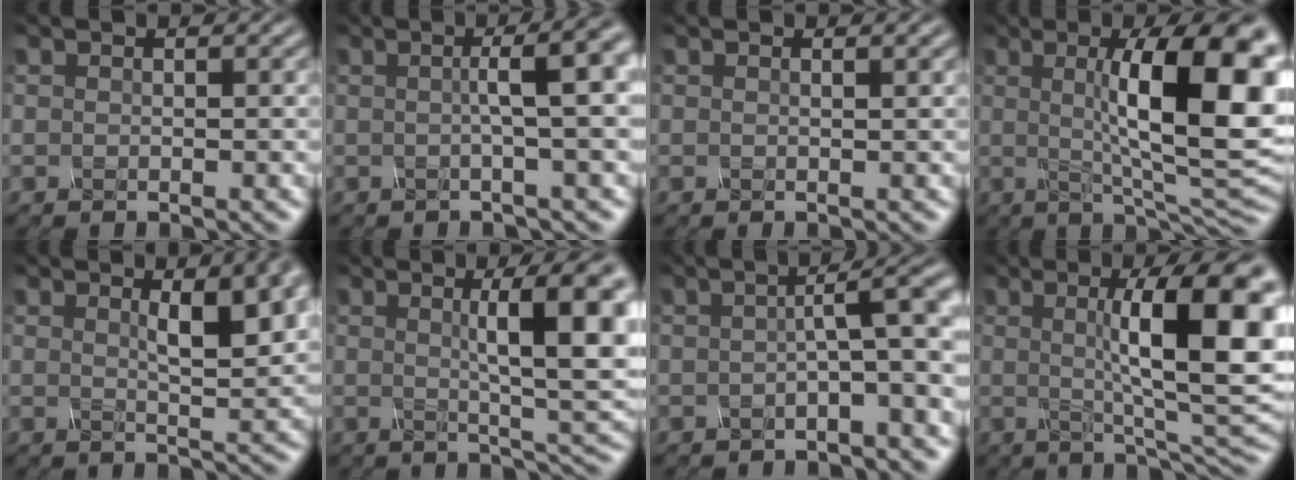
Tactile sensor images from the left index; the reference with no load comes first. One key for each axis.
{"total": 5.8, "fx": 0.8, "fy": 1.3, "fz": 5.6, "tx": -0.064, "ty": 0.017, "tz": 0.007}
{"total": 0.6, "fx": 0.3, "fy": 0.1, "fz": 0.5, "tx": -0.003, "ty": 0.001, "tz": 0.002}
{"total": 14.2, "fx": 2.0, "fy": 3.5, "fz": 13.6, "tx": -0.168, "ty": 0.004, "tz": 0.029}
{"total": 6.9, "fx": 2.2, "fy": 2.1, "fz": 6.2, "tx": -0.071, "ty": 0.008, "tz": 0.032}
{"total": 10.0, "fx": 2.0, "fy": 2.1, "fz": 9.5, "tx": -0.114, "ty": 0.009, "tz": 0.028}
{"total": 5.3, "fx": 0.1, "fy": 1.1, "fz": 5.2, "tx": -0.065, "ty": 0.018, "tz": -0.006}
{"total": 12.5, "fx": 1.8, "fy": 3.0, "fz": 12.0, "tx": -0.143, "ty": 0.005, "tz": 0.024}